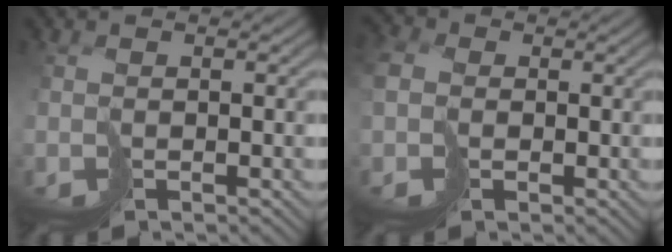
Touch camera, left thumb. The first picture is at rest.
{"total": 5.8, "force": [-0.4, 4.8, 3.2], "torque": [-0.105, -0.004, -0.016]}